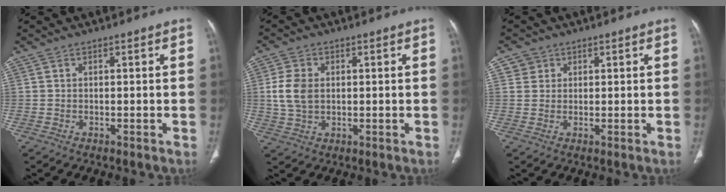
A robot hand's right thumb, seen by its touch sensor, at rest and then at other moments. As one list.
[{"total": 6.5, "force": [0.8, 4.5, 4.6], "torque": [-0.092, 0.002, 0.019]}, {"total": 2.4, "force": [1.0, 2.2, 0.0], "torque": [0.020, -0.003, 0.010]}]